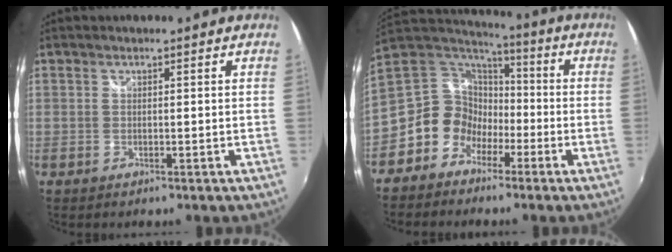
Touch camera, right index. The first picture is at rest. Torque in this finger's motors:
{"motor_torque": [1.06, -0.71, 0.41, 0.04]}